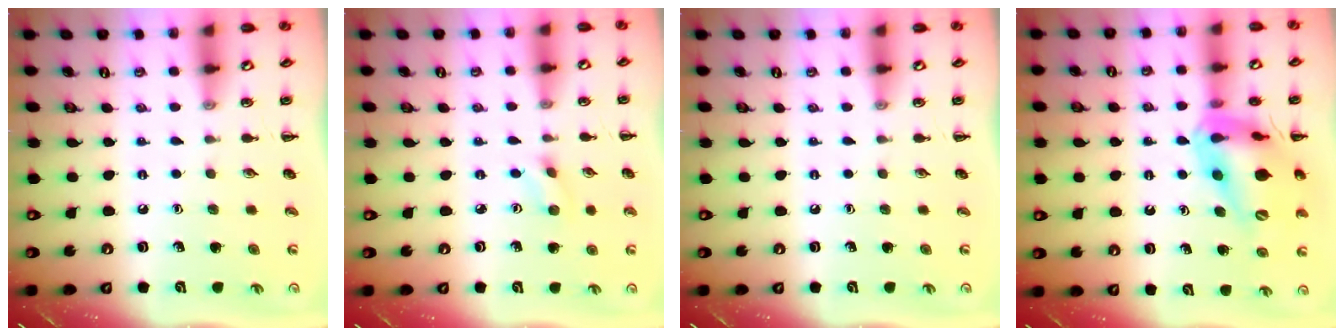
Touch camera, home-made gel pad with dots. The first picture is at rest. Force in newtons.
{"total": 2.7, "press": 2.5, "slide": 1.0}
{"total": 0.0}
{"total": 20.0, "press": 19.8, "slide": 2.7}